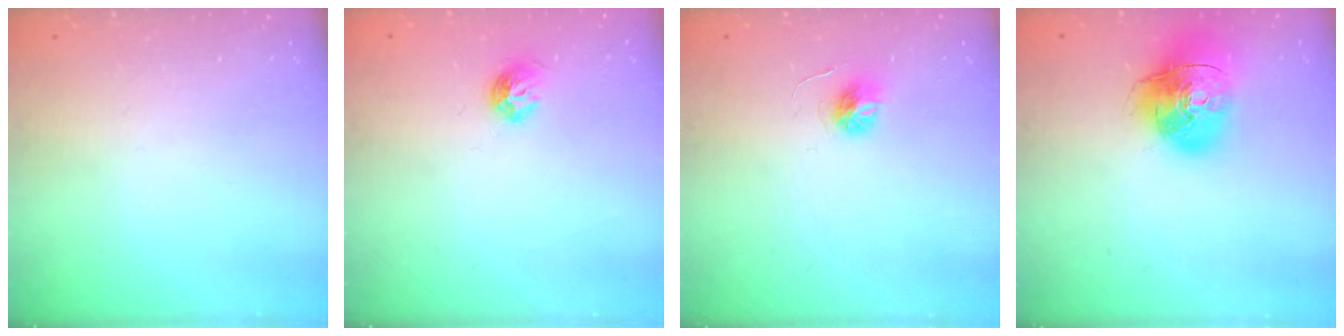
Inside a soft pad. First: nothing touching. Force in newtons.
{"total": 7.0, "press": 6.9, "slide": 0.7}
{"total": 5.2, "press": 5.2, "slide": 0.6}
{"total": 13.7, "press": 13.6, "slide": 1.7}